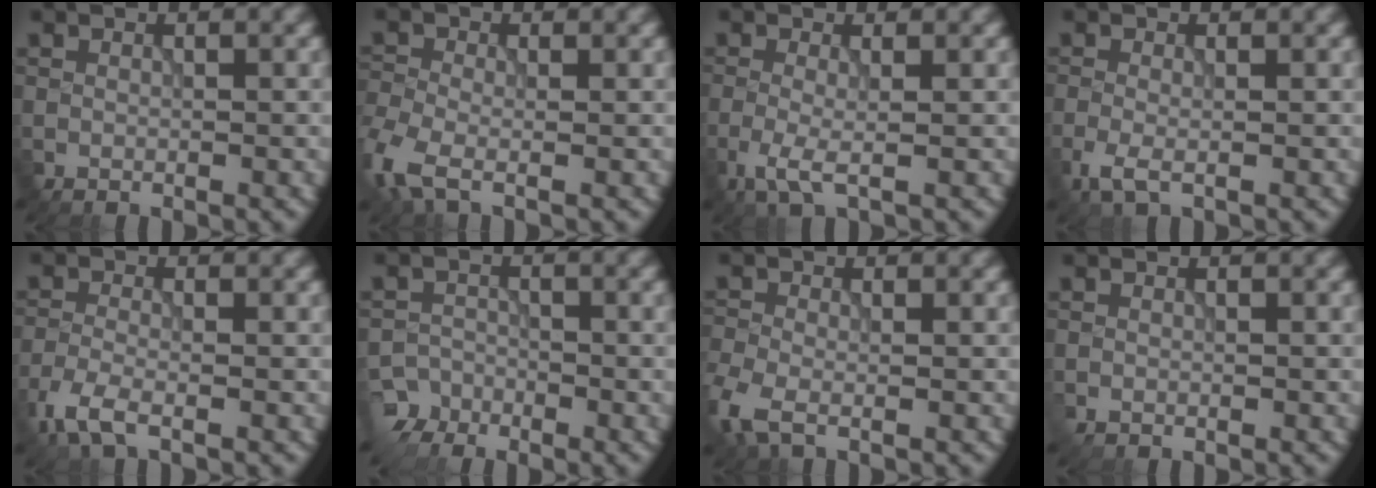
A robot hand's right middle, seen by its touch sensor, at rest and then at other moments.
{"total": 3.9, "force": [-1.9, 2.0, 2.8], "torque": [-0.071, -0.005, -0.052]}
{"total": 2.4, "force": [-1.0, 0.6, 2.1], "torque": [-0.051, -0.005, -0.024]}
{"total": 2.1, "force": [-1.1, 0.8, 1.6], "torque": [-0.039, -0.007, -0.024]}
{"total": 3.4, "force": [-2.3, 1.1, 2.2], "torque": [-0.056, -0.009, -0.059]}
{"total": 3.7, "force": [-3.2, 2.0, 0.0], "torque": [0.010, -0.001, -0.055]}
{"total": 3.1, "force": [-1.5, 1.7, 2.1], "torque": [-0.056, -0.004, -0.040]}
{"total": 0.8, "force": [-0.4, 0.5, 0.5], "torque": [-0.013, -0.004, -0.008]}